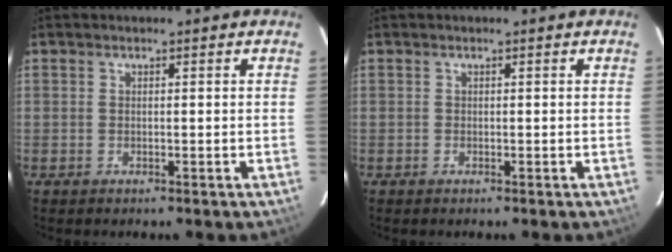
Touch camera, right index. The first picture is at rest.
{"total": 0.0}